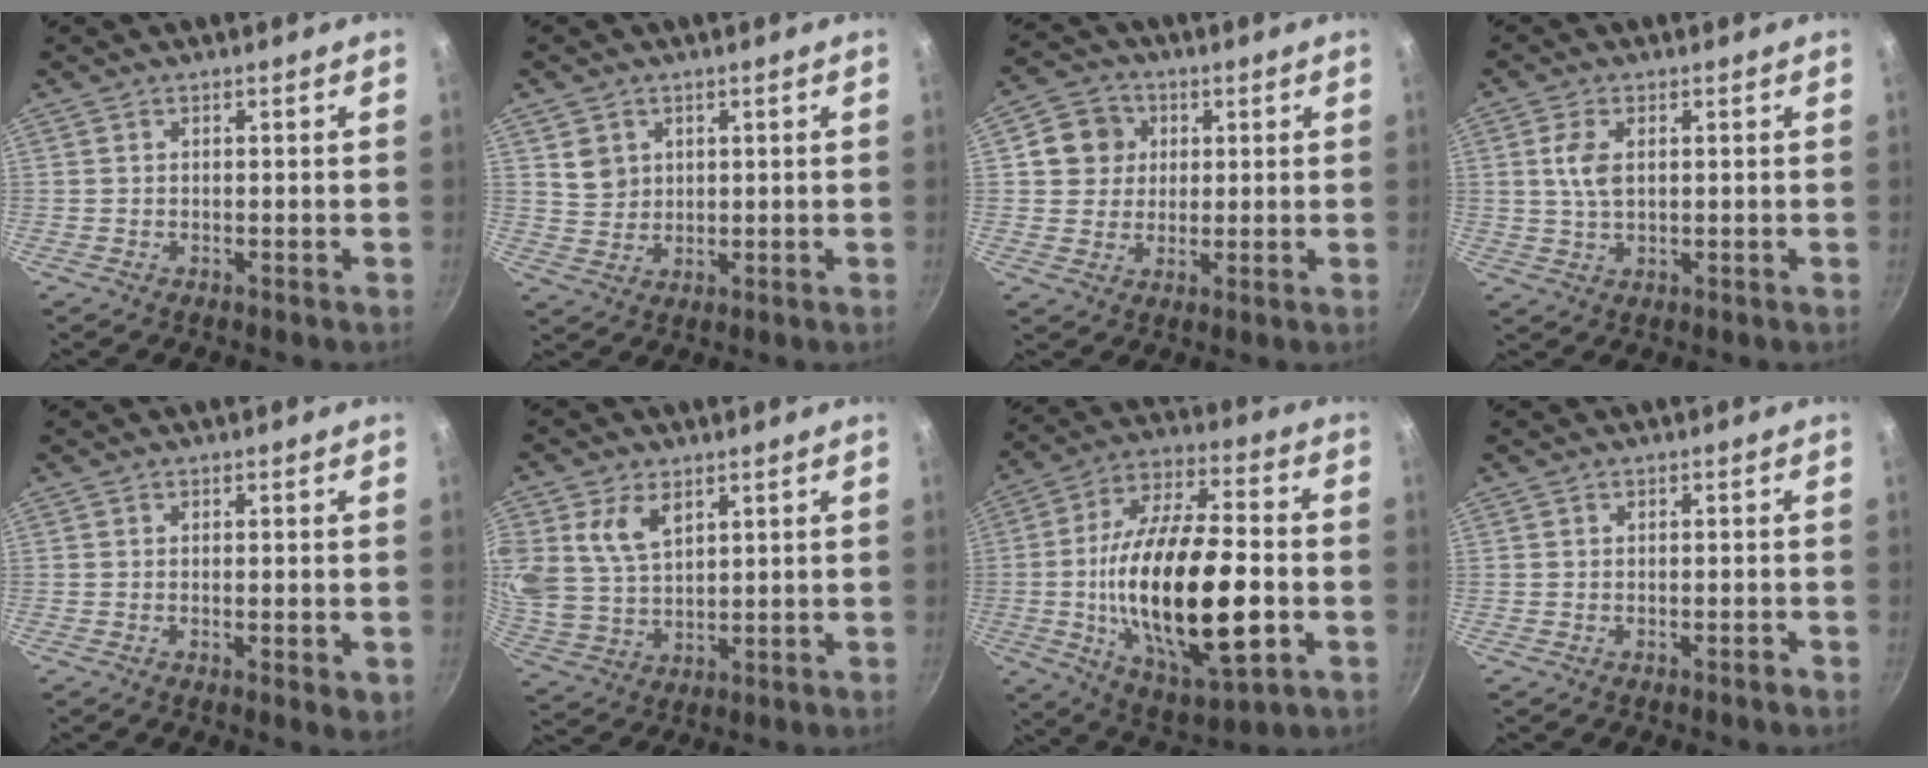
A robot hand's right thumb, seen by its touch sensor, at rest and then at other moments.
{"total": 4.8, "force": [1.7, 4.1, 1.7], "torque": [-0.010, -0.002, 0.037]}
{"total": 7.7, "force": [2.0, 7.0, 2.4], "torque": [-0.006, 0.009, 0.026]}
{"total": 4.9, "force": [1.0, 2.7, 3.9], "torque": [-0.076, 0.001, 0.020]}
{"total": 2.9, "force": [-0.5, 0.8, 2.7], "torque": [-0.040, -0.008, -0.007]}
{"total": 10.4, "force": [4.4, 6.8, 6.5], "torque": [-0.118, -0.023, 0.092]}
{"total": 27.5, "force": [-4.3, 11.2, 24.7], "torque": [-0.435, 0.019, -0.067]}
{"total": 0.8, "force": [-0.6, 0.2, 0.5], "torque": [-0.010, 0.011, -0.006]}